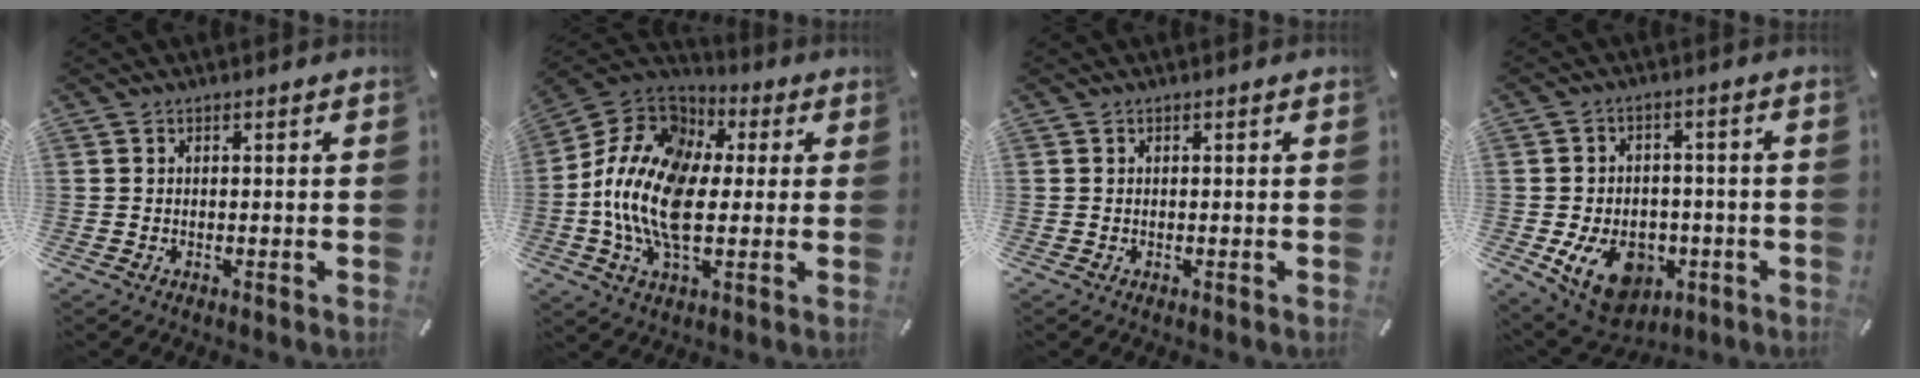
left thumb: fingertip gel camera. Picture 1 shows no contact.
{"total": 16.4, "force": [-2.9, 10.3, 12.4], "torque": [-0.274, 0.007, -0.061]}
{"total": 0.0}
{"total": 12.9, "force": [-4.8, 9.2, 7.6], "torque": [-0.128, 0.026, -0.079]}